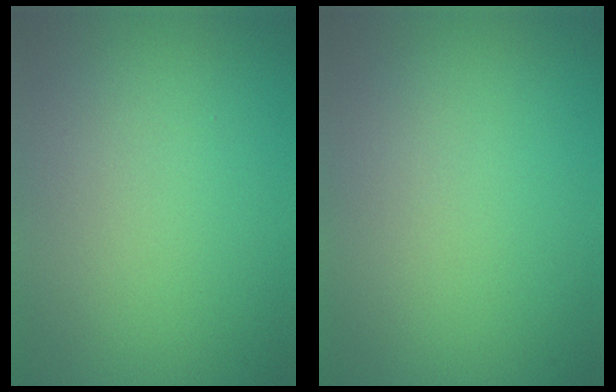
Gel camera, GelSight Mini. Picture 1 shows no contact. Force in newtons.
{"total": 0.0}